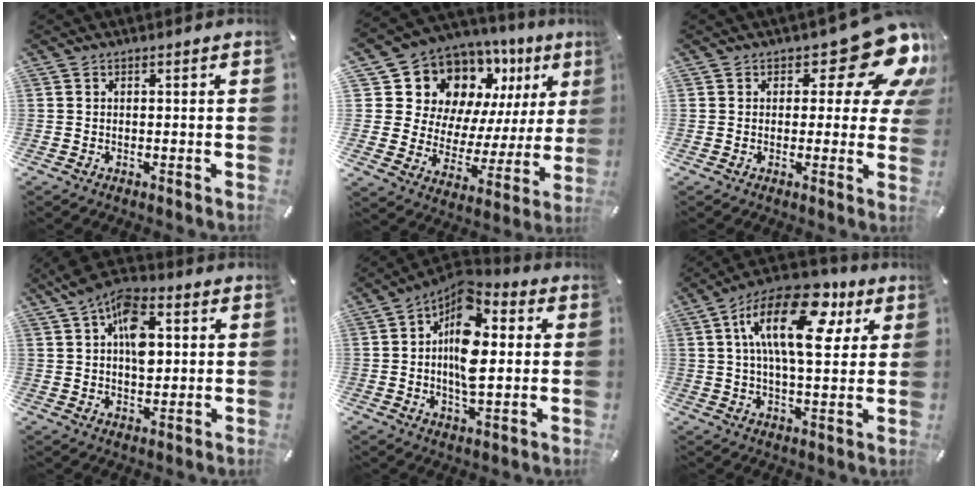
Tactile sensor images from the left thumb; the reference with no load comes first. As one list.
[{"total": 14.3, "force": [9.5, 9.9, 4.1], "torque": [-0.064, -0.097, 0.174]}, {"total": 14.4, "force": [7.5, 6.5, 10.4], "torque": [-0.122, -0.056, 0.124]}, {"total": 12.5, "force": [3.4, 7.8, 9.2], "torque": [-0.143, -0.003, 0.060]}, {"total": 14.4, "force": [2.3, 7.9, 11.8], "torque": [-0.211, -0.017, 0.037]}, {"total": 20.2, "force": [7.1, 9.4, 16.3], "torque": [-0.286, -0.021, 0.113]}]